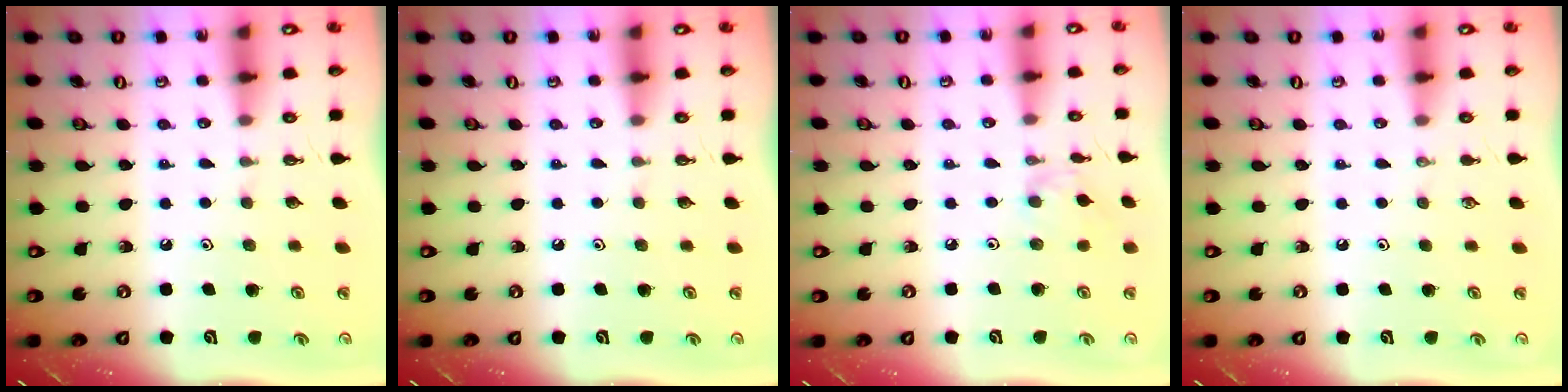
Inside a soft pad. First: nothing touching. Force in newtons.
{"total": 0.0}
{"total": 2.4, "press": 2.4, "slide": 0.5}
{"total": 0.0}